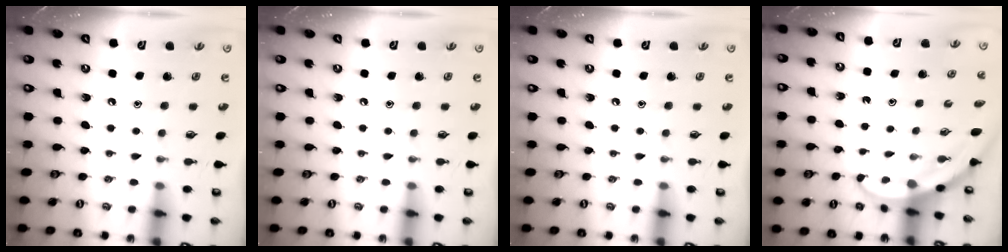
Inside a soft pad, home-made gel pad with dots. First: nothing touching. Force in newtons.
{"total": 0.0}
{"total": 0.0}
{"total": 3.2, "press": 3.2, "slide": 0.2}